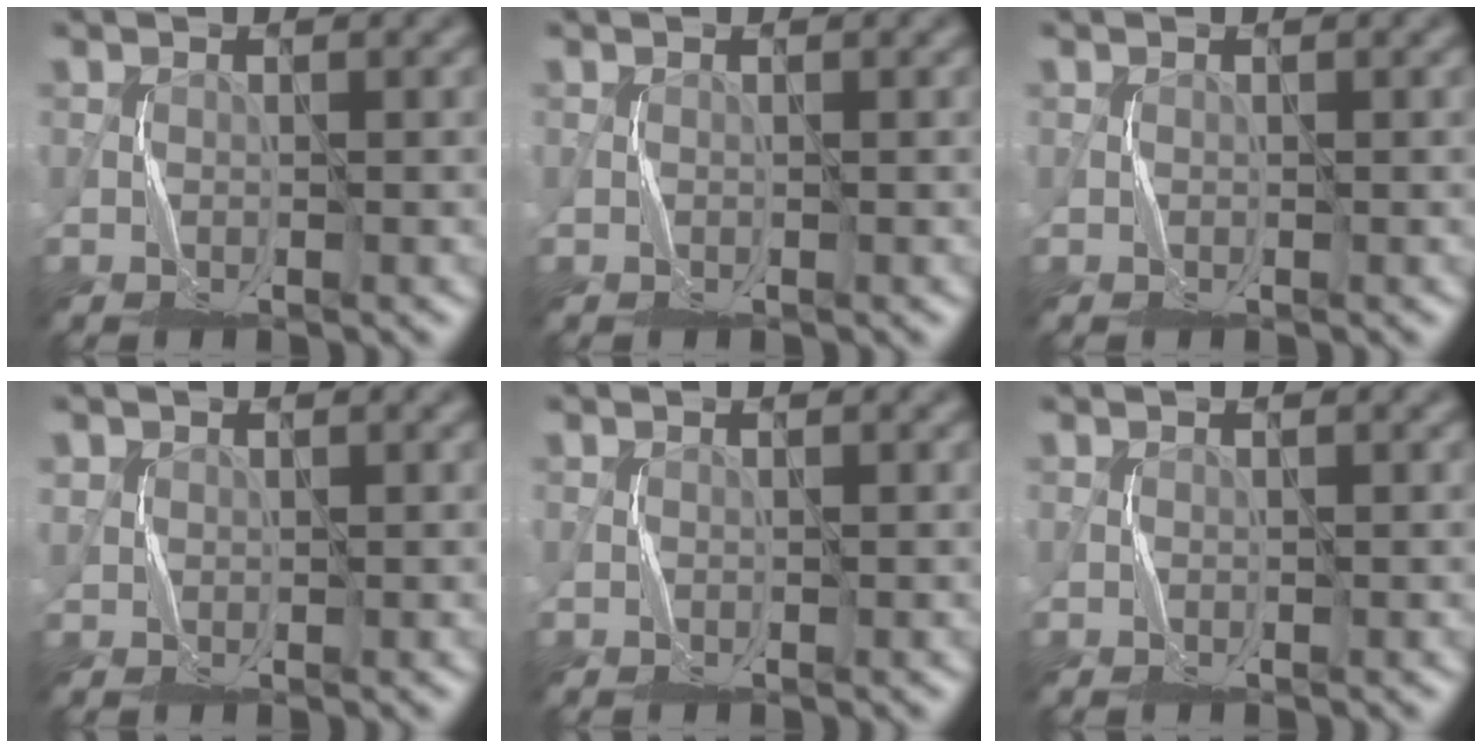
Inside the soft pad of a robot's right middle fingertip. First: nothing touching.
{"total": 0.0}
{"total": 0.0}
{"total": 0.8, "force": [0.4, 0.6, -0.3], "torque": [-0.003, -0.003, 0.010]}
{"total": 0.0}
{"total": 0.0}